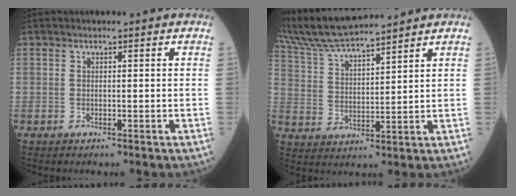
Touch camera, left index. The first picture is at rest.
{"total": 11.7, "force": [10.9, 0.4, 4.4], "torque": [-0.095, 0.026, 0.212]}